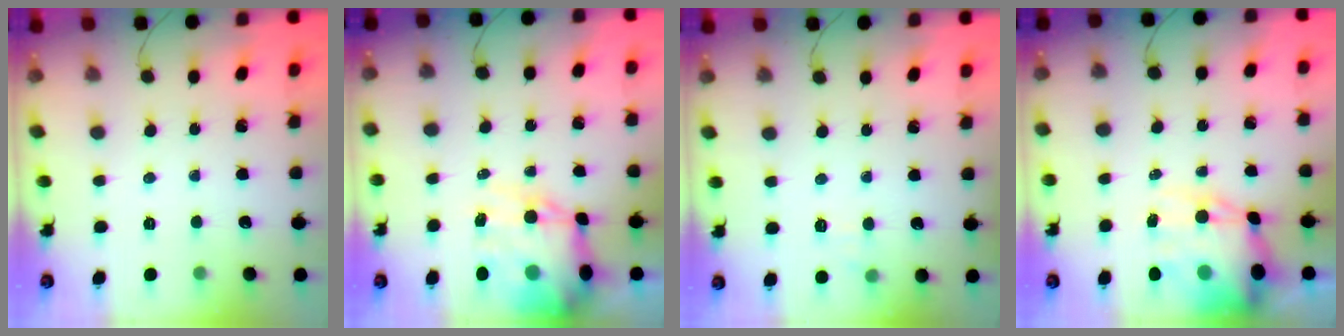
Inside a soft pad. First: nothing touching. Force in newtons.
{"total": 15.1, "press": 14.7, "slide": 3.6}
{"total": 5.2, "press": 4.9, "slide": 1.7}
{"total": 14.3, "press": 14.0, "slide": 3.1}